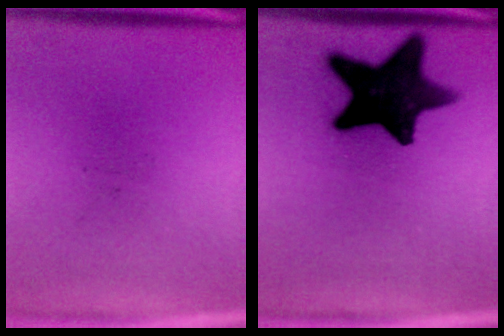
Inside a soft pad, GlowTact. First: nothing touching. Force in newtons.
{"total": 15.9}